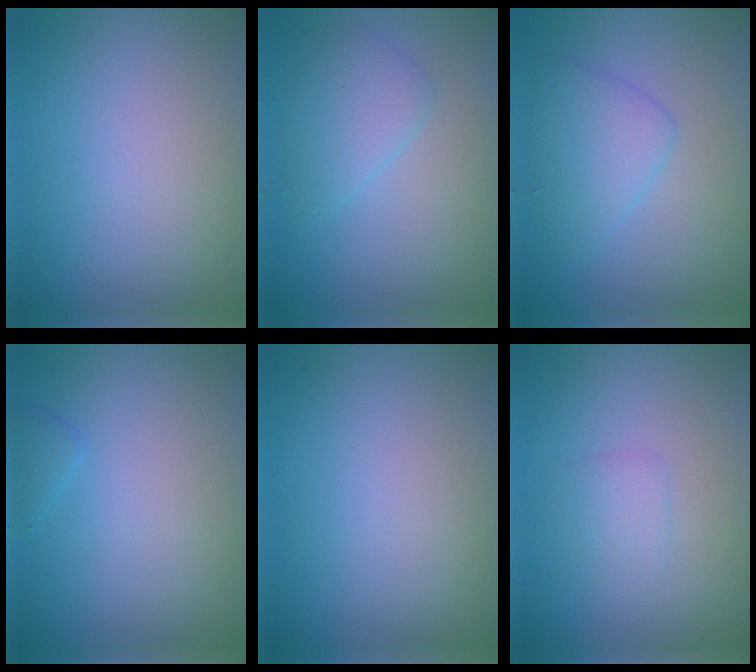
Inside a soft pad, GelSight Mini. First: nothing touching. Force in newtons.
{"total": 2.6, "press": 2.6, "slide": 0.1}
{"total": 1.9, "press": 1.9, "slide": 0.1}
{"total": 0.9, "press": 0.9, "slide": 0.1}
{"total": 0.0}
{"total": 1.3, "press": 1.2, "slide": 0.0}